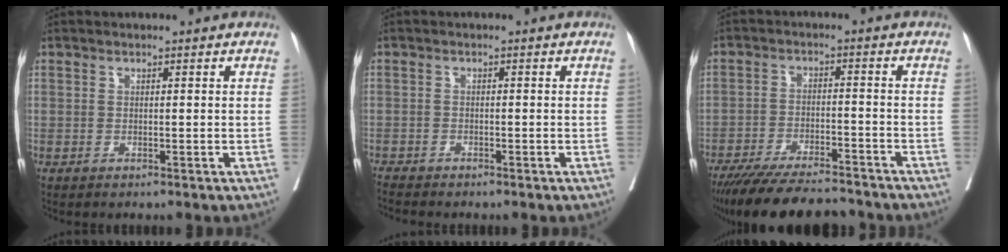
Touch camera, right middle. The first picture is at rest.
{"total": 2.5, "force": [-2.3, -0.8, 0.4], "torque": [-0.015, -0.005, -0.044]}
{"total": 15.8, "force": [-14.2, 2.4, 6.6], "torque": [-0.126, -0.021, -0.215]}